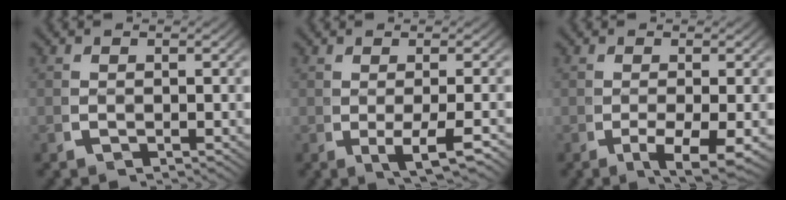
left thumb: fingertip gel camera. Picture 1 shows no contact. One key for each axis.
{"total": 3.4, "fx": -0.7, "fy": 1.3, "fz": 3.1, "tx": -0.059, "ty": -0.011, "tz": -0.004}
{"total": 3.9, "fx": -1.2, "fy": 1.4, "fz": 3.5, "tx": -0.065, "ty": -0.019, "tz": -0.008}